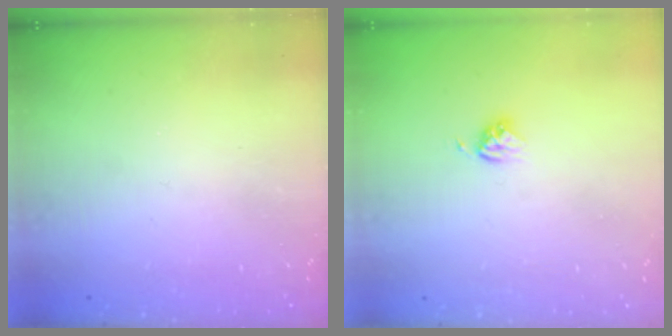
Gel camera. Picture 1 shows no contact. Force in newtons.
{"total": 3.6, "press": 3.6, "slide": 0.5}